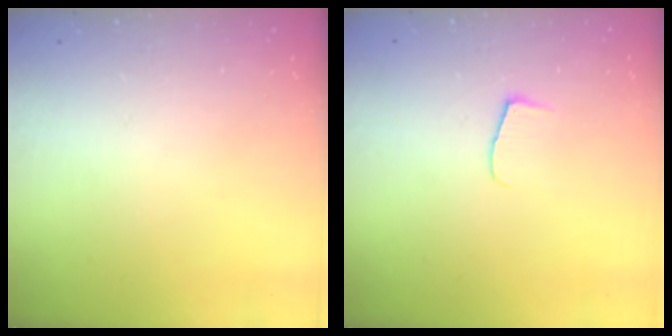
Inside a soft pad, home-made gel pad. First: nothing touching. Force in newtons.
{"total": 6.3, "press": 6.2, "slide": 0.8}